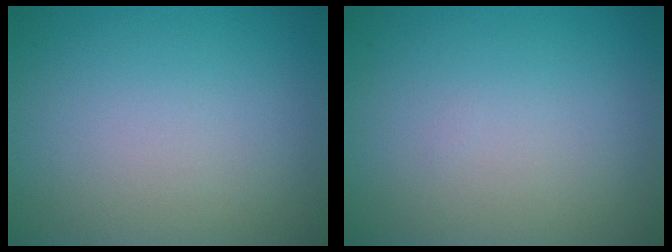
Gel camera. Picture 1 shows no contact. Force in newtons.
{"total": 0.0}